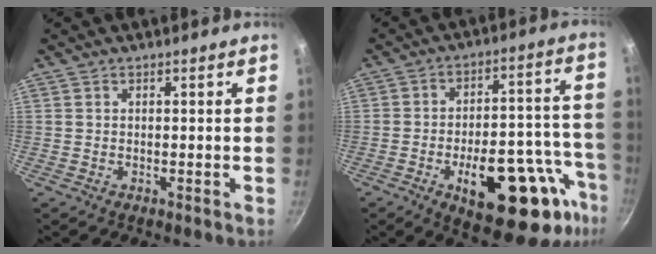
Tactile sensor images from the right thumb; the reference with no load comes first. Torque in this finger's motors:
{"motor_torque": [2.58, 2.43, 1.64, -0.44, 0.43]}